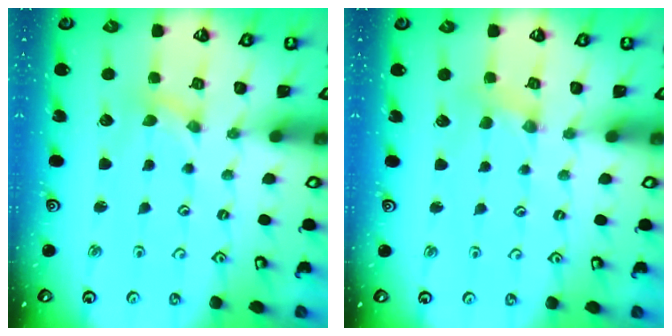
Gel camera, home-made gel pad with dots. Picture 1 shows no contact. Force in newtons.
{"total": 2.0, "press": 1.9, "slide": 0.4}